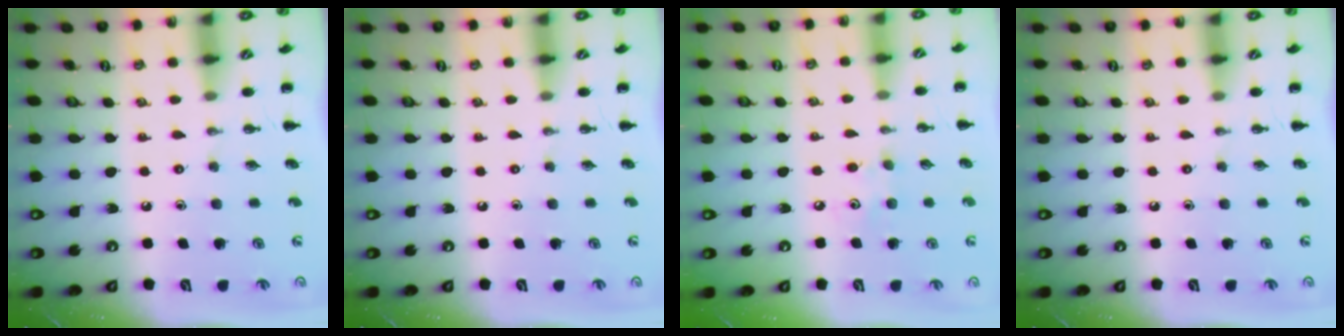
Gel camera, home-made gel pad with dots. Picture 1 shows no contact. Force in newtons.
{"total": 0.0}
{"total": 5.3, "press": 5.2, "slide": 1.1}
{"total": 0.0}